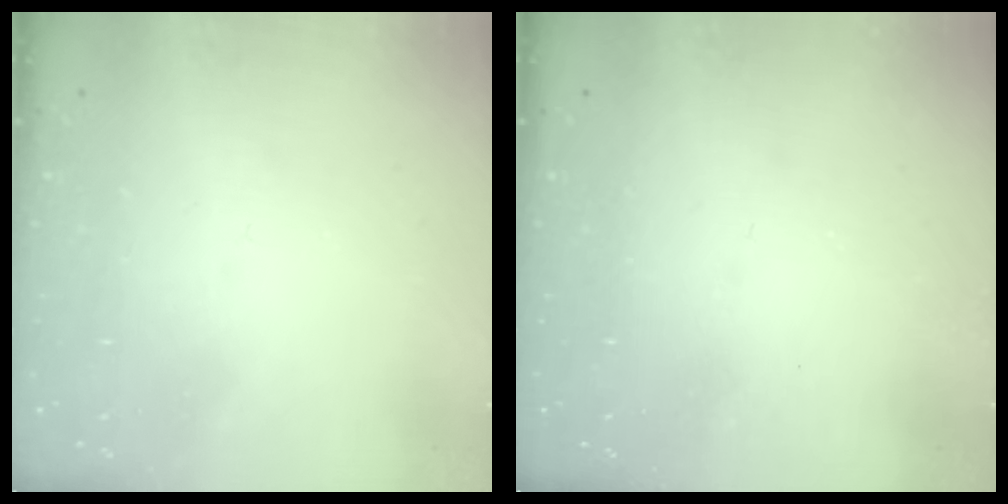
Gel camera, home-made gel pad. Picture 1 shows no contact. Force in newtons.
{"total": 0.0}